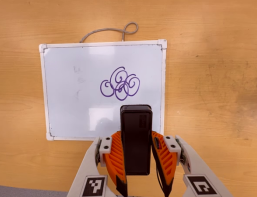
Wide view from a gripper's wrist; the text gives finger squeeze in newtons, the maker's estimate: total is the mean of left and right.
{"total": 4.4, "left": 3.3, "right": 5.4}